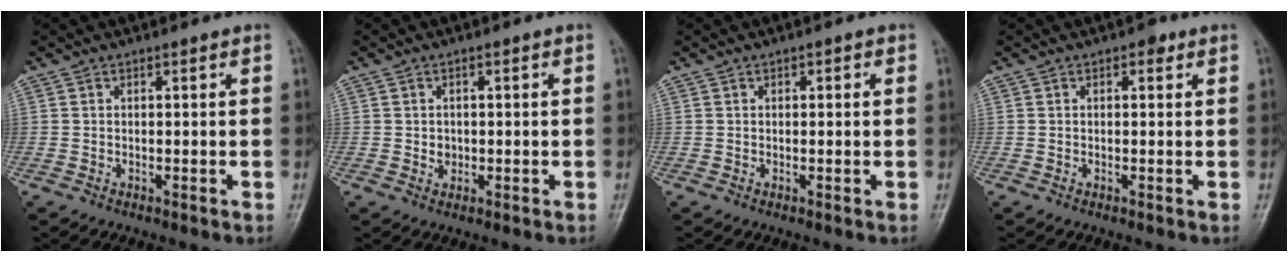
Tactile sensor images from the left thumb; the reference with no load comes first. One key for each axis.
{"total": 1.4, "fx": -0.2, "fy": 1.3, "fz": 0.4, "tx": -0.001, "ty": 0.002, "tz": -0.001}
{"total": 1.2, "fx": 0.4, "fy": 0.7, "fz": 0.9, "tx": -0.007, "ty": 0.001, "tz": 0.003}
{"total": 1.5, "fx": 0.7, "fy": 1.0, "fz": 1.0, "tx": -0.003, "ty": 0.001, "tz": 0.005}